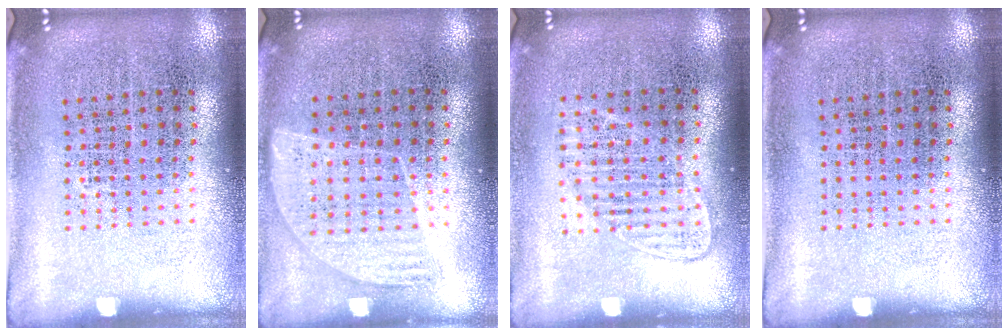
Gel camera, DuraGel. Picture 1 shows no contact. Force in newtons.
{"total": 0.9, "press": 0.8, "slide": 0.3}
{"total": 1.2, "press": 1.1, "slide": 0.6}
{"total": 0.0}